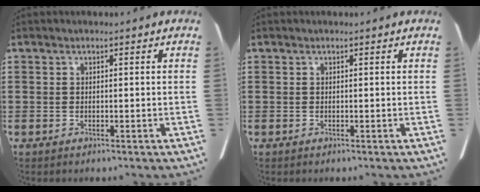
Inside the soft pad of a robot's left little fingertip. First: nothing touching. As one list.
[{"total": 0.0}]